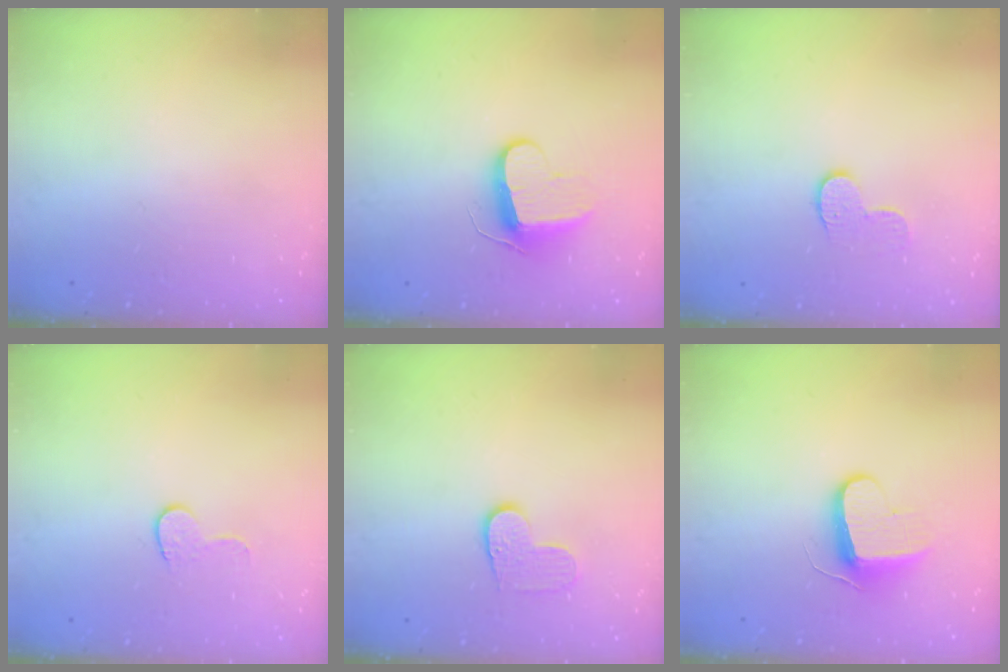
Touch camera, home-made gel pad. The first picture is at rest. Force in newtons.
{"total": 9.4, "press": 9.4, "slide": 0.5}
{"total": 8.1, "press": 8.1, "slide": 0.4}
{"total": 5.4, "press": 5.4, "slide": 0.5}
{"total": 6.1, "press": 6.1, "slide": 0.4}
{"total": 9.3, "press": 9.3, "slide": 0.1}